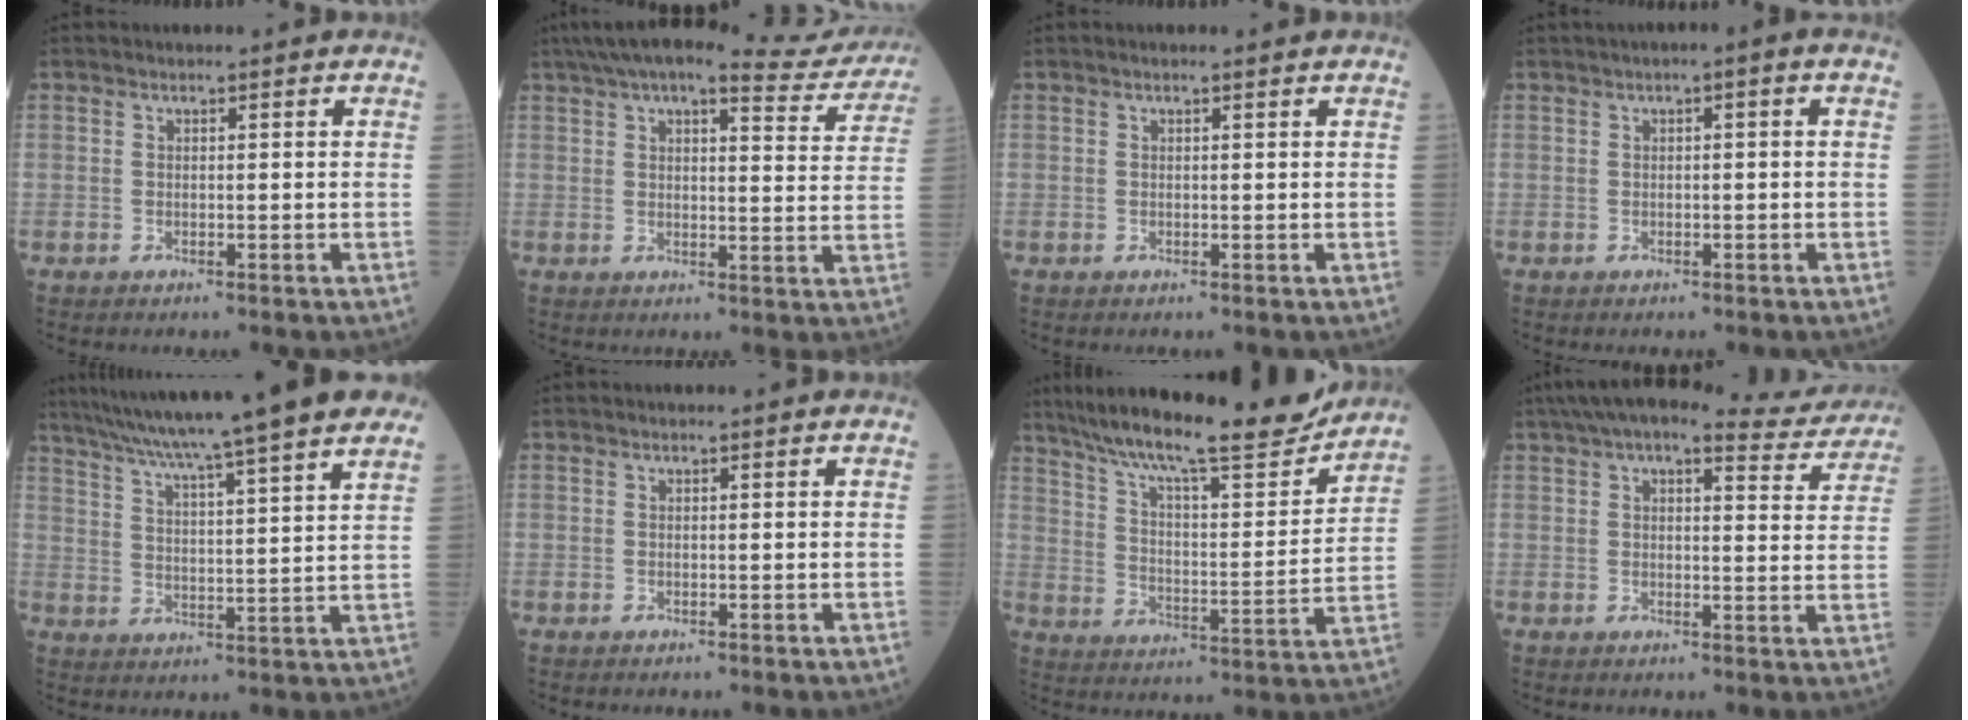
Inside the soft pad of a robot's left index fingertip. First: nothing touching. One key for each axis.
{"total": 17.7, "fx": 16.2, "fy": 3.1, "fz": 6.6, "tx": -0.094, "ty": -0.003, "tz": 0.196}
{"total": 0.0}
{"total": 1.5, "fx": 0.2, "fy": 0.1, "fz": 1.5, "tx": -0.023, "ty": 0.004, "tz": 0.000}
{"total": 22.4, "fx": 18.7, "fy": -0.8, "fz": 12.4, "tx": -0.210, "ty": 0.001, "tz": 0.261}
{"total": 0.0}
{"total": 21.1, "fx": 18.7, "fy": 1.9, "fz": 9.6, "tx": -0.172, "ty": -0.020, "tz": 0.279}
{"total": 15.4, "fx": 13.8, "fy": 3.4, "fz": 5.8, "tx": -0.078, "ty": 0.021, "tz": 0.165}